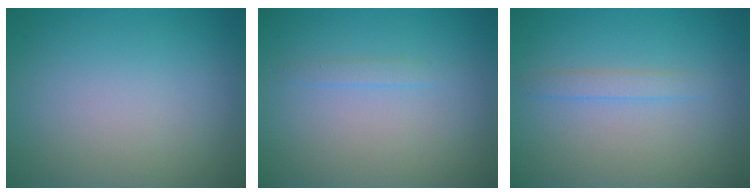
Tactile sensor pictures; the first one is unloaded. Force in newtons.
{"total": 0.8, "press": 0.8, "slide": 0.1}
{"total": 1.1, "press": 1.1, "slide": 0.0}